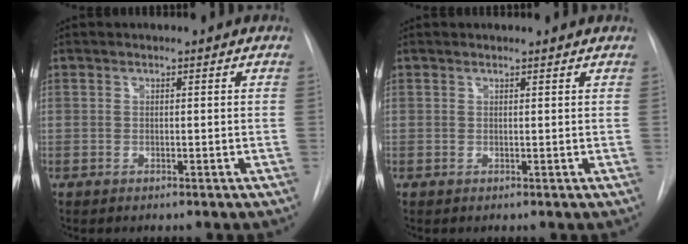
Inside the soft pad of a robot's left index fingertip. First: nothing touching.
{"total": 1.6, "force": [1.6, 0.1, 0.2], "torque": [-0.010, 0.009, 0.018]}